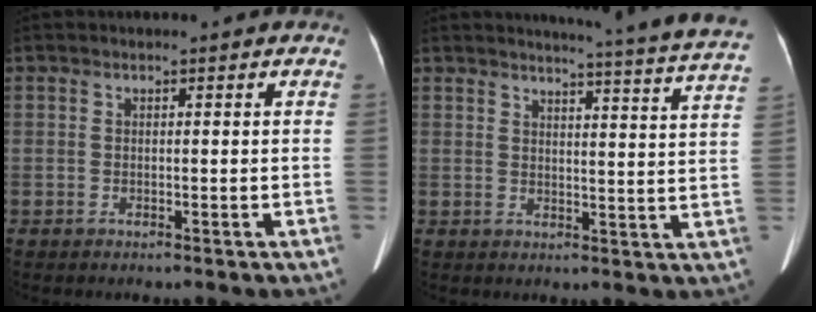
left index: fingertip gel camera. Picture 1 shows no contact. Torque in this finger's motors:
{"motor_torque": [-0.15, -0.47, 0.17, 0.04]}